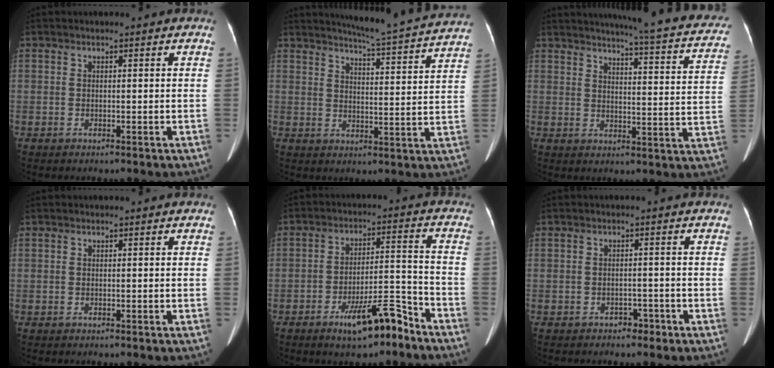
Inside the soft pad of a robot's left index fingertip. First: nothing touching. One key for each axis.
{"total": 15.2, "fx": 14.3, "fy": -0.9, "fz": 5.0, "tx": -0.086, "ty": -0.035, "tz": 0.176}
{"total": 22.2, "fx": 19.7, "fy": 2.1, "fz": 9.9, "tx": -0.124, "ty": -0.051, "tz": 0.219}
{"total": 0.0}
{"total": 9.6, "fx": -6.8, "fy": 2.0, "fz": 6.4, "tx": -0.102, "ty": 0.007, "tz": -0.109}
{"total": 2.0, "fx": -1.5, "fy": 1.1, "fz": 0.6, "tx": -0.007, "ty": 0.004, "tz": -0.020}